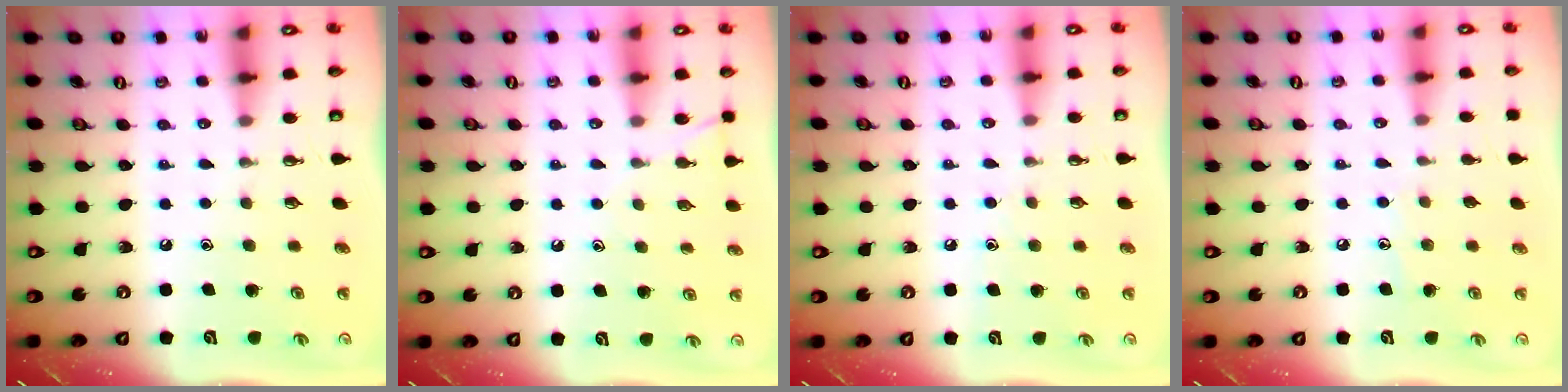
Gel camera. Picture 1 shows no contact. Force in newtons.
{"total": 5.9, "press": 5.9, "slide": 0.6}
{"total": 5.0, "press": 4.9, "slide": 0.6}
{"total": 5.4, "press": 5.4, "slide": 0.5}